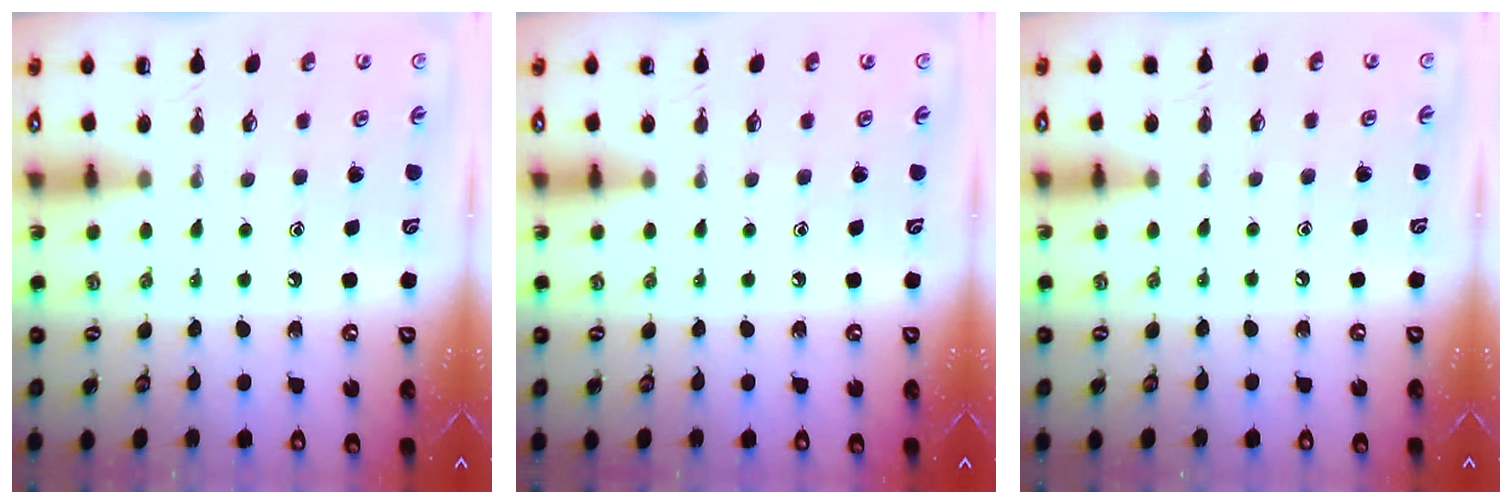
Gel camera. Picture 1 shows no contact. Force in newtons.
{"total": 0.0}
{"total": 1.0, "press": 1.0, "slide": 0.2}